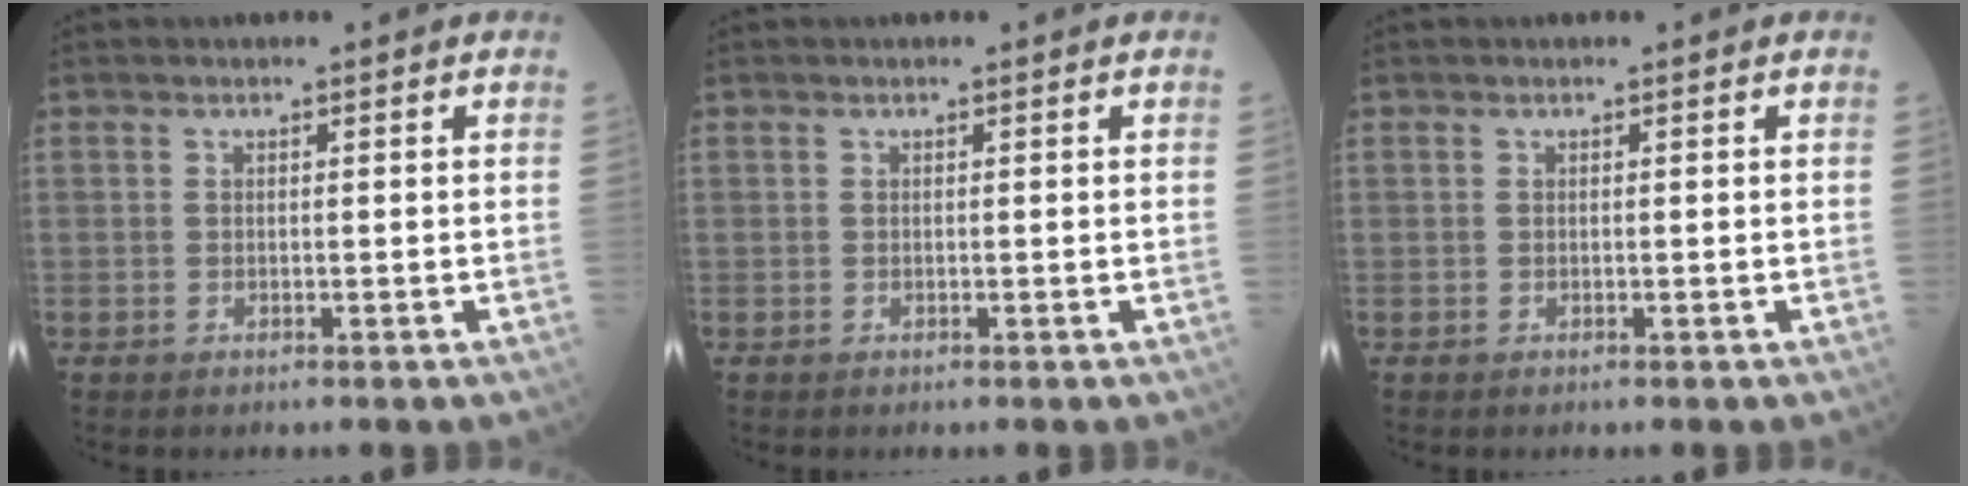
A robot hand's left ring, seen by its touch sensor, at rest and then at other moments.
{"total": 0.0}
{"total": 0.0}